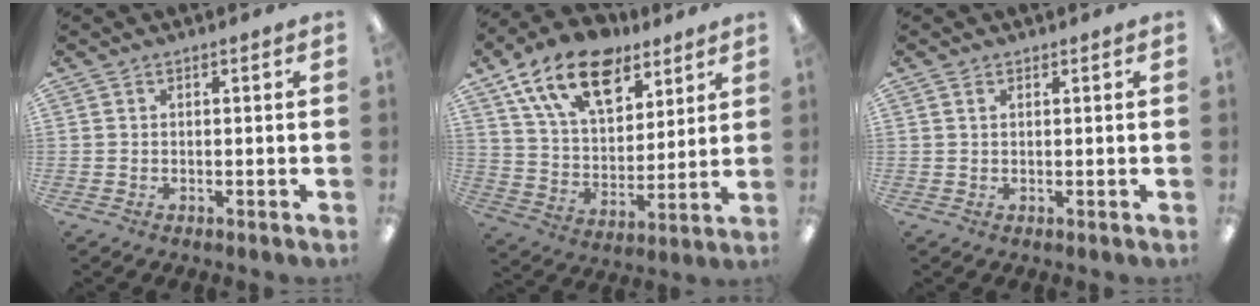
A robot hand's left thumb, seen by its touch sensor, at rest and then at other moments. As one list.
[{"total": 18.4, "force": [11.5, 10.2, 10.2], "torque": [-0.178, -0.048, 0.208]}, {"total": 1.0, "force": [0.6, 0.5, 0.6], "torque": [-0.013, 0.002, 0.010]}]